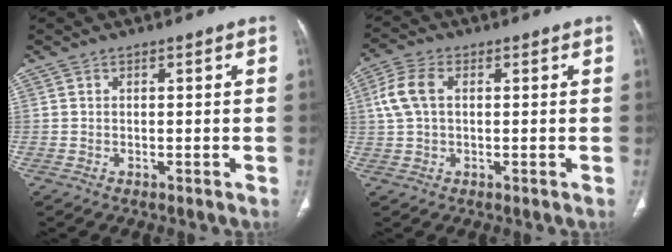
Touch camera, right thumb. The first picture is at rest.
{"total": 6.2, "force": [1.1, 3.8, 4.8], "torque": [-0.118, 0.016, 0.022]}